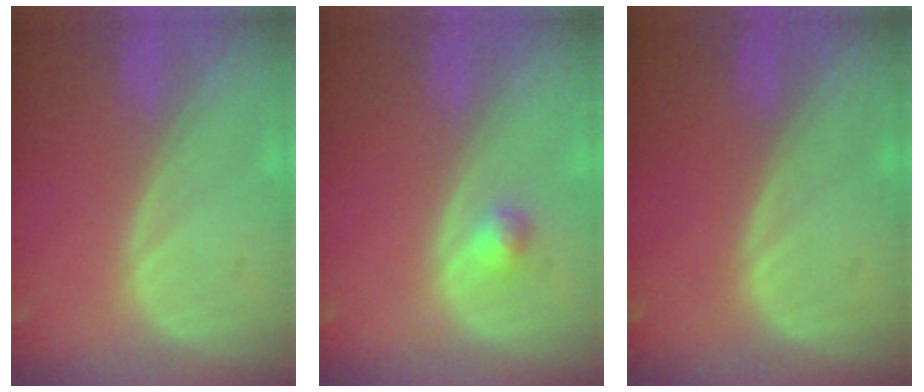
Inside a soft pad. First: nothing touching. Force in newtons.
{"total": 1.7, "press": 1.7, "slide": 0.2}
{"total": 0.0}